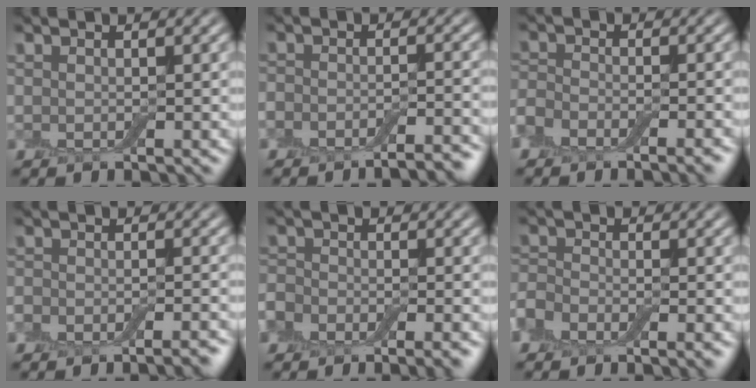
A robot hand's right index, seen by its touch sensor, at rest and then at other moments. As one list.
[{"total": 5.5, "force": [-4.9, 1.5, 1.9], "torque": [-0.029, 0.003, -0.066]}, {"total": 4.6, "force": [-3.6, 2.1, 2.1], "torque": [-0.027, 0.002, -0.061]}, {"total": 4.6, "force": [-3.9, 1.5, 2.0], "torque": [-0.028, 0.003, -0.053]}, {"total": 6.8, "force": [-5.4, 3.3, 2.8], "torque": [-0.024, -0.007, -0.079]}, {"total": 5.0, "force": [-3.6, 2.6, 2.4], "torque": [-0.030, 0.000, -0.067]}]